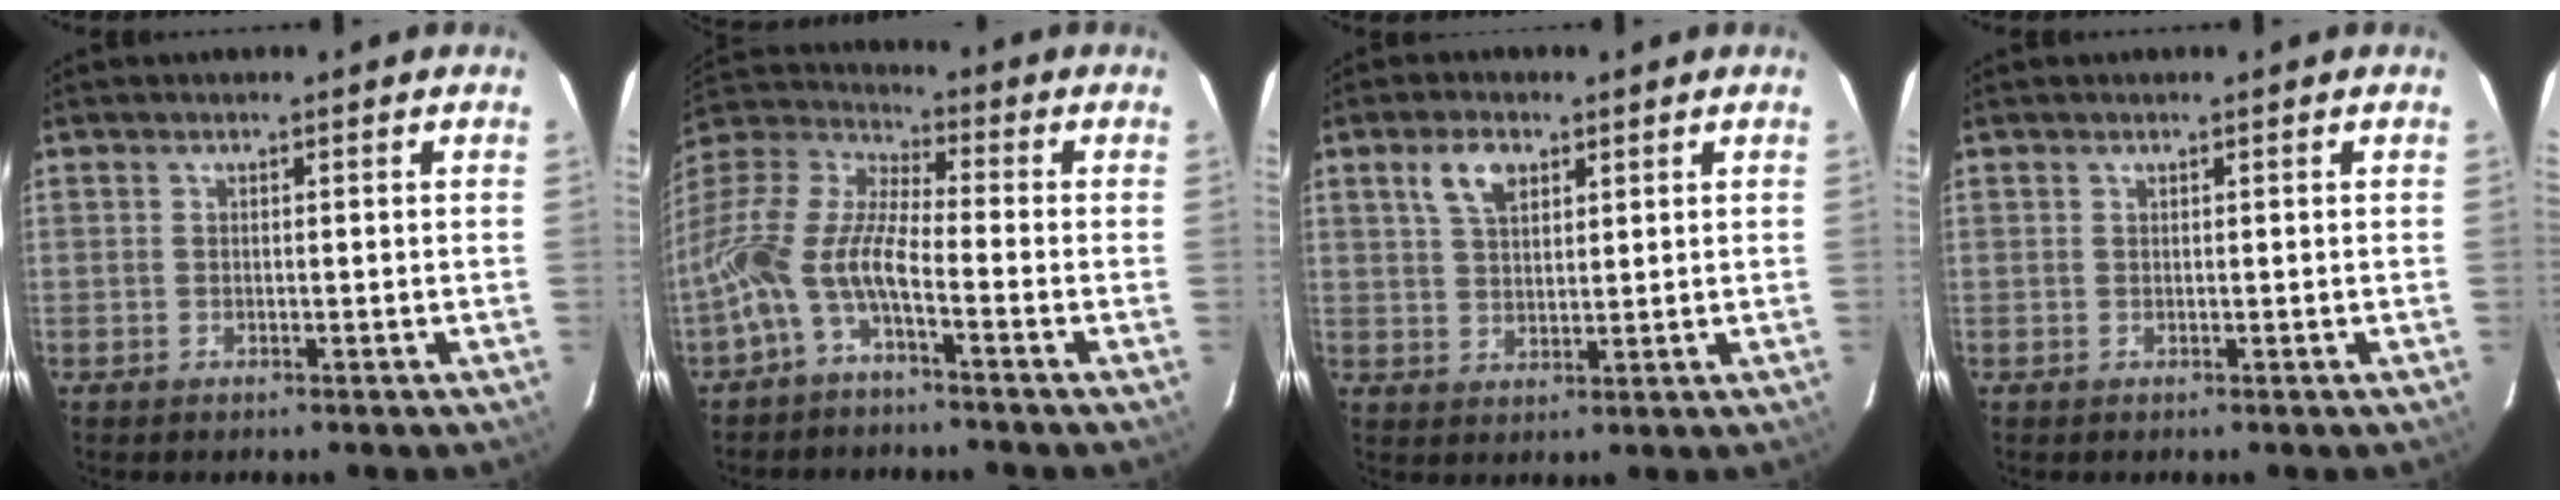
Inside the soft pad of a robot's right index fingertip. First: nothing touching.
{"total": 12.4, "force": [-5.3, 3.8, 10.5], "torque": [-0.223, 0.002, -0.113]}
{"total": 5.5, "force": [2.9, 3.0, 3.7], "torque": [-0.069, 0.012, 0.055]}
{"total": 0.0}